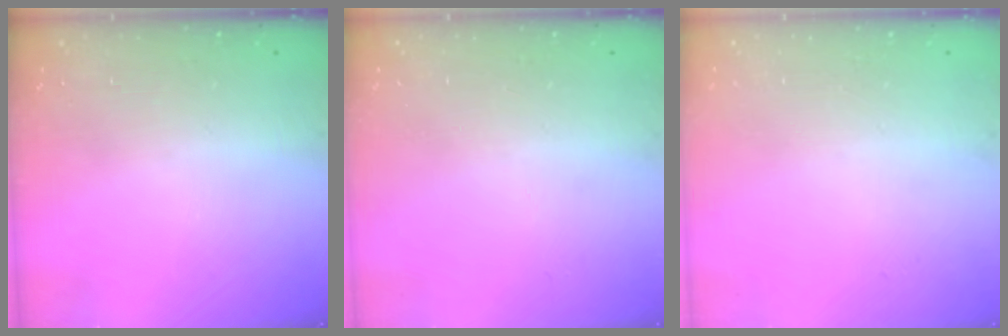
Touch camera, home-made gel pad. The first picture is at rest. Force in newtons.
{"total": 0.0}
{"total": 0.0}